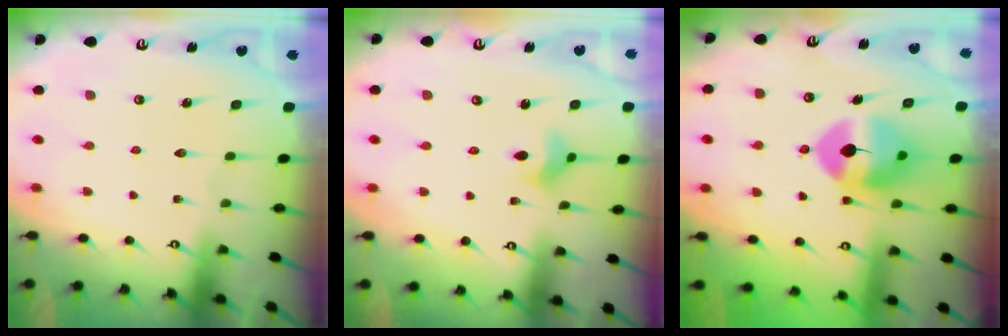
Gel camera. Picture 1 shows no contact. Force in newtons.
{"total": 3.8, "press": 3.8, "slide": 0.6}
{"total": 9.8, "press": 9.7, "slide": 1.5}